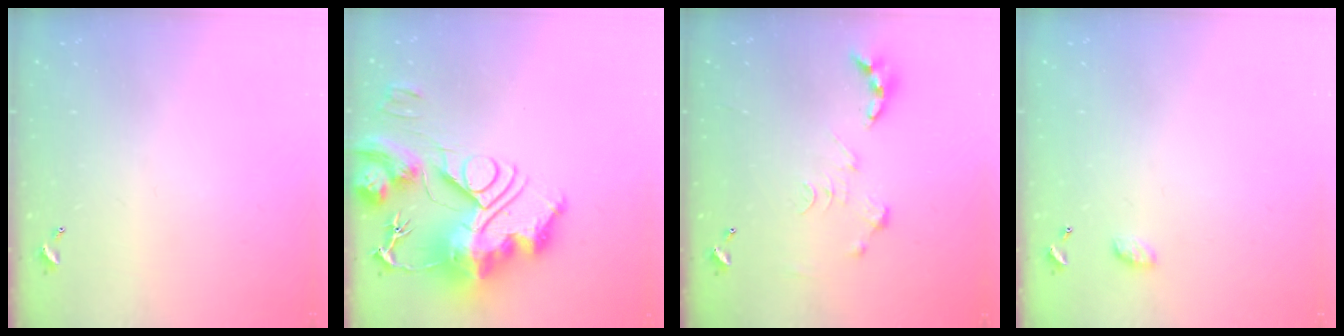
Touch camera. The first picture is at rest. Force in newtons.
{"total": 0.5, "press": 0.5, "slide": 0.0}
{"total": 0.0}
{"total": 3.4, "press": 3.4, "slide": 0.5}